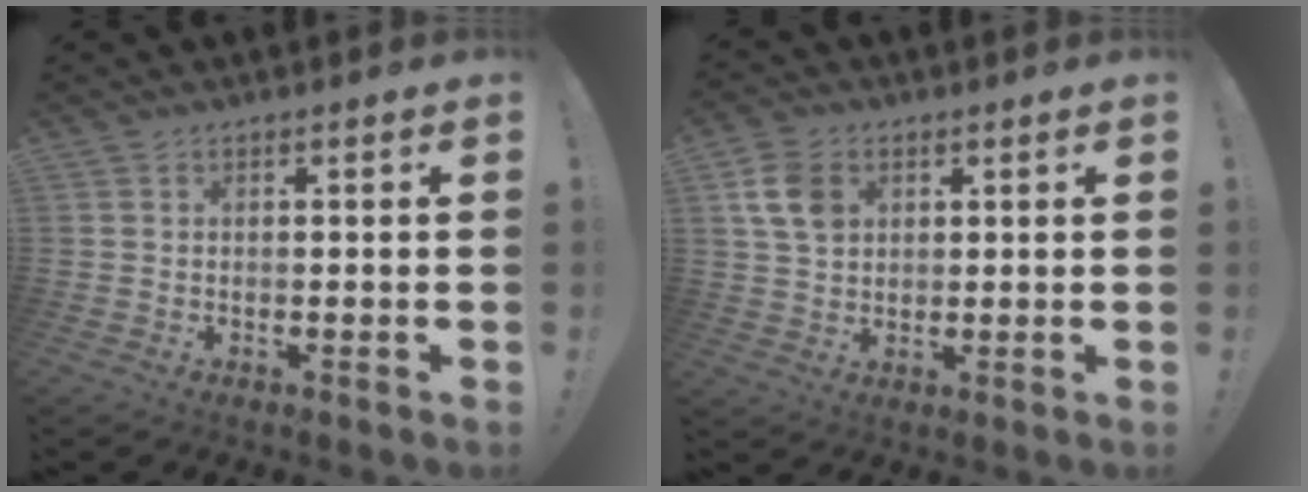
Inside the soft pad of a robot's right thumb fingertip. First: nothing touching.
{"total": 10.0, "force": [3.4, 7.6, 5.5], "torque": [-0.090, 0.000, 0.070]}